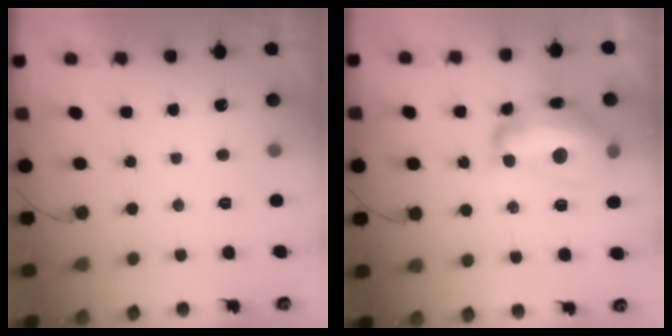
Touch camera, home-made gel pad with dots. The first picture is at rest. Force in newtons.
{"total": 15.6, "press": 15.6, "slide": 0.9}